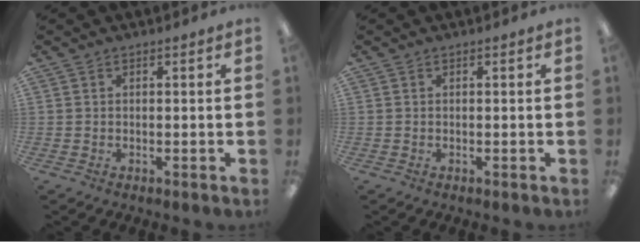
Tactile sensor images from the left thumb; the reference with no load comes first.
{"total": 0.0}